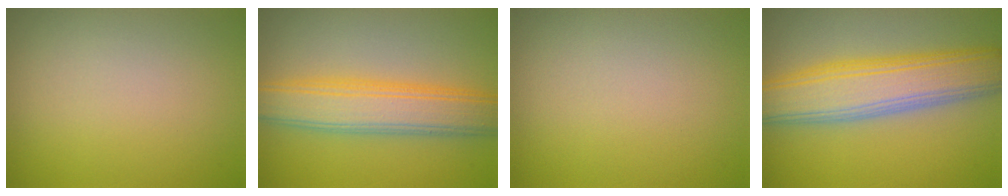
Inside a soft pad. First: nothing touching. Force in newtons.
{"total": 6.3, "press": 6.3, "slide": 0.1}
{"total": 0.0}
{"total": 8.0, "press": 8.0, "slide": 0.2}